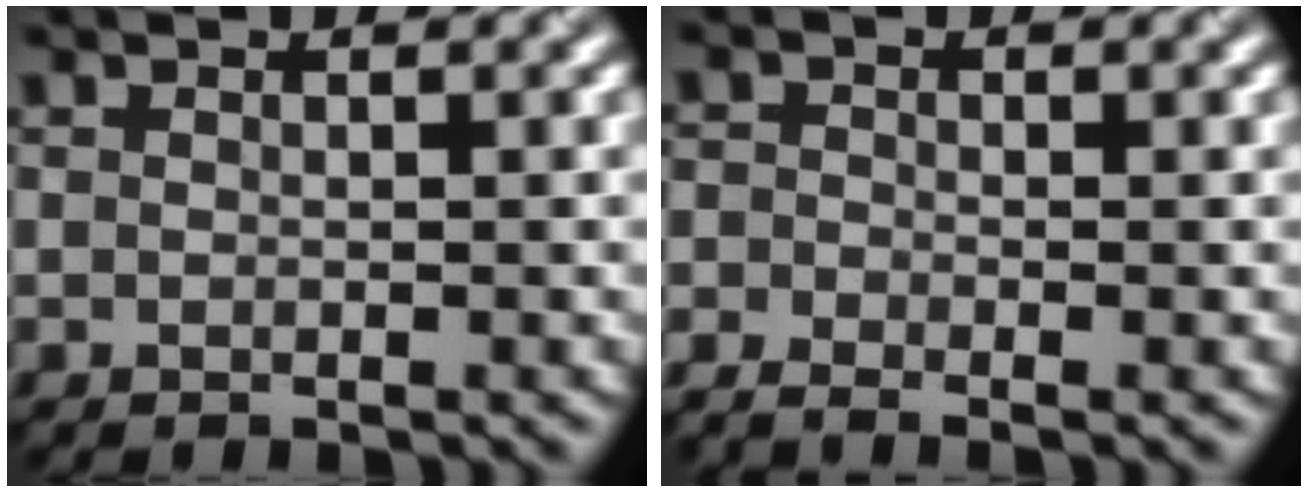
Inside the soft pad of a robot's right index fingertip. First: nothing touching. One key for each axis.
{"total": 3.1, "fx": -2.4, "fy": 0.9, "fz": 1.6, "tx": -0.037, "ty": -0.012, "tz": -0.046}